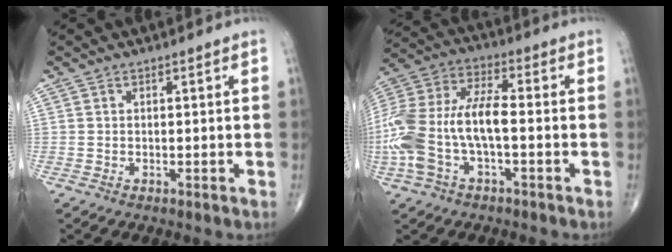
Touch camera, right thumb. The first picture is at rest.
{"total": 17.9, "force": [-3.2, 8.2, 15.6], "torque": [-0.360, 0.034, -0.059]}